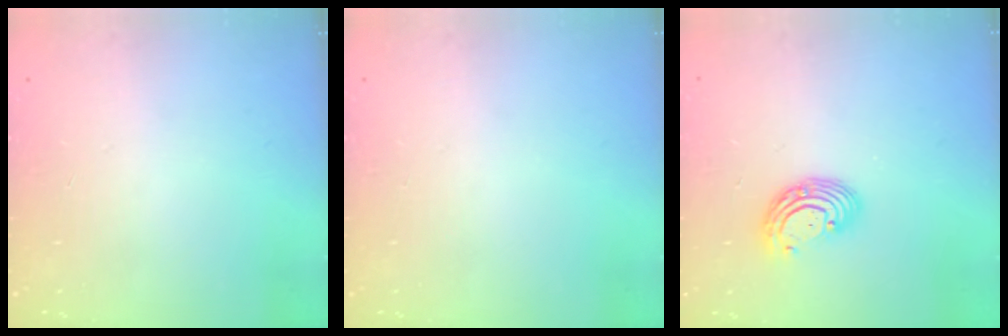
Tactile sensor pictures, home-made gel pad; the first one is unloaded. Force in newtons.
{"total": 0.0}
{"total": 7.1, "press": 7.0, "slide": 1.3}